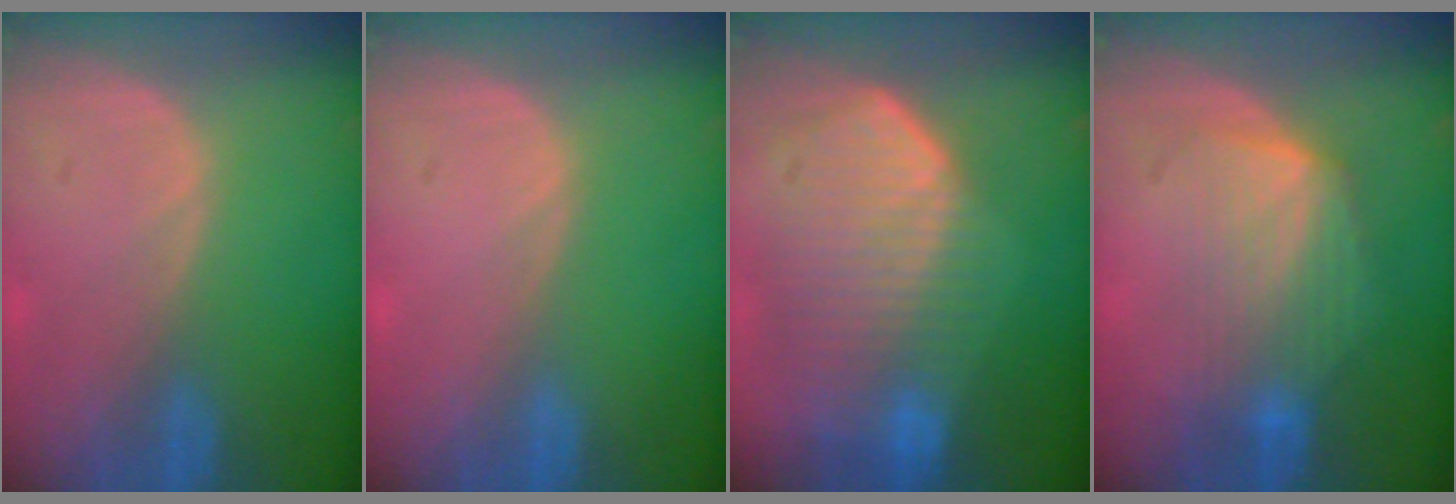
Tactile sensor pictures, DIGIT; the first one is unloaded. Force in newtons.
{"total": 0.0}
{"total": 10.8, "press": 9.5, "slide": 5.1}
{"total": 7.0, "press": 7.0, "slide": 0.7}